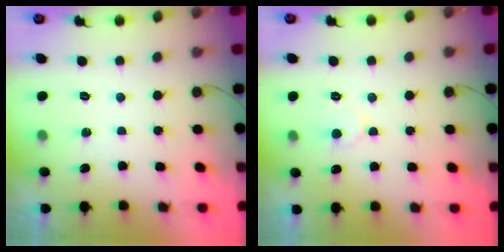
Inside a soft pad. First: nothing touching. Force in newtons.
{"total": 4.1, "press": 4.1, "slide": 0.3}